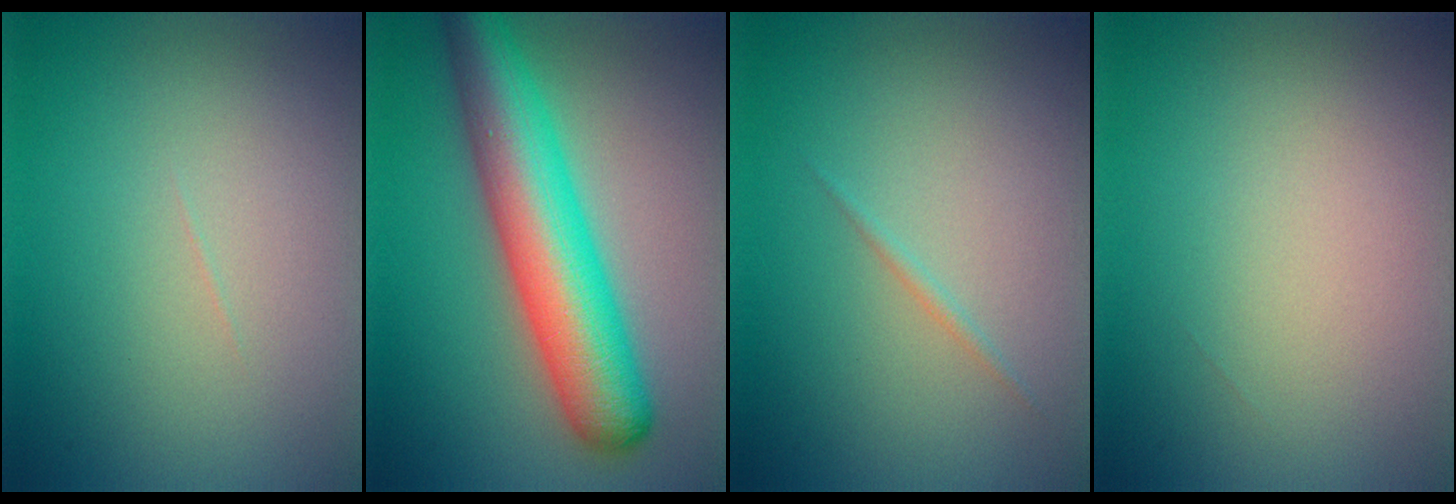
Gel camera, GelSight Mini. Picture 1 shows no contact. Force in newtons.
{"total": 9.0, "press": 9.0, "slide": 0.2}
{"total": 0.5, "press": 0.5, "slide": 0.0}
{"total": 0.0}